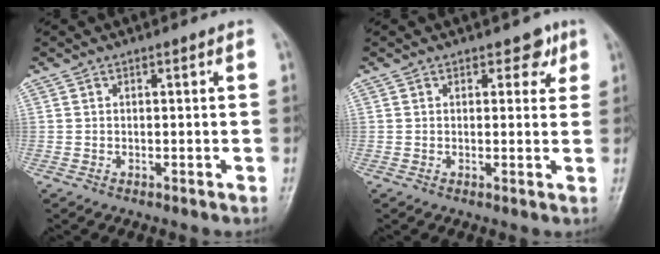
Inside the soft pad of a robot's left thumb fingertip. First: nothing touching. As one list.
[{"total": 3.0, "force": [1.8, 2.0, 1.3], "torque": [0.010, -0.007, 0.018]}]